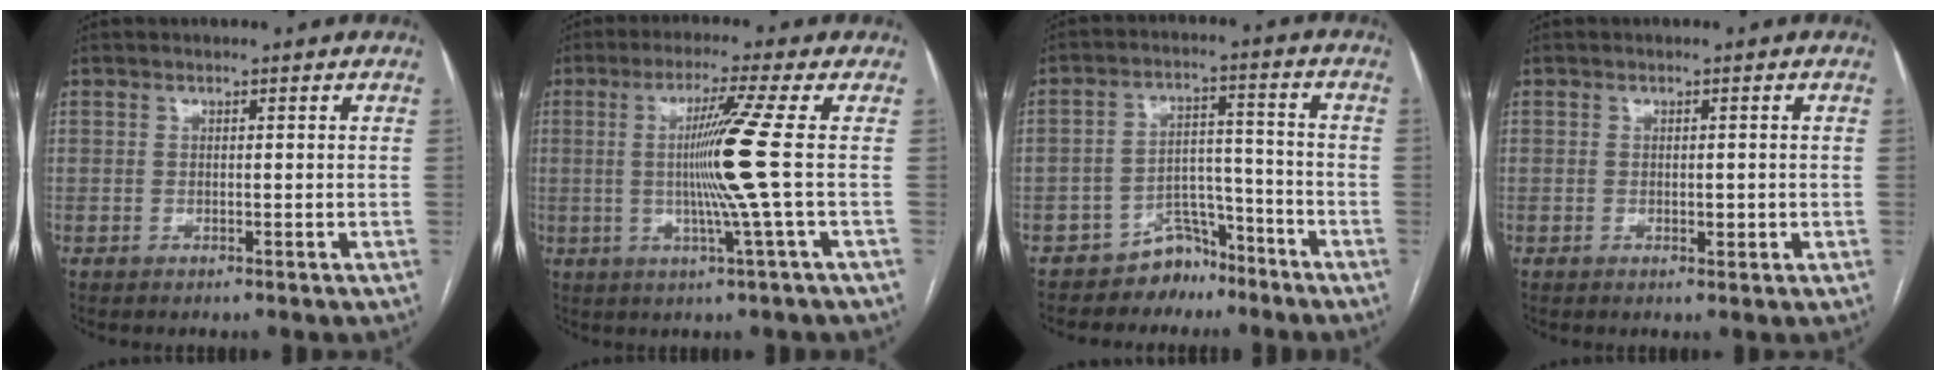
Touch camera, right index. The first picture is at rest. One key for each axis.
{"total": 8.8, "fx": 0.0, "fy": -3.0, "fz": 8.3, "tx": -0.154, "ty": -0.007, "tz": 0.007}
{"total": 6.2, "fx": -5.1, "fy": 3.3, "fz": 1.1, "tx": -0.011, "ty": 0.030, "tz": -0.082}
{"total": 1.1, "fx": -0.1, "fy": 0.7, "fz": 0.9, "tx": -0.012, "ty": -0.001, "tz": 0.001}